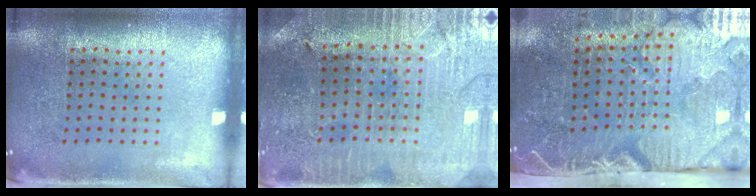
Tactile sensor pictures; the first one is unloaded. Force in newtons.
{"total": 1.5, "press": 1.4, "slide": 0.2}
{"total": 5.4, "press": 4.4, "slide": 3.2}